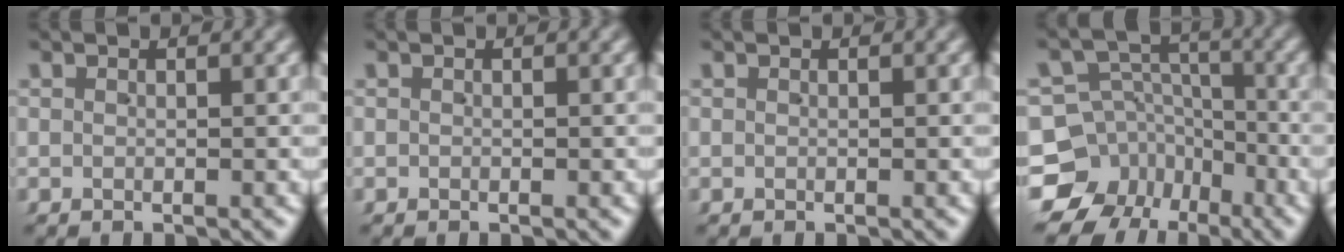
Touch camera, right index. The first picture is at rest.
{"total": 0.0}
{"total": 0.0}
{"total": 14.4, "force": [-5.2, 12.5, 5.0], "torque": [-0.101, -0.058, -0.082]}